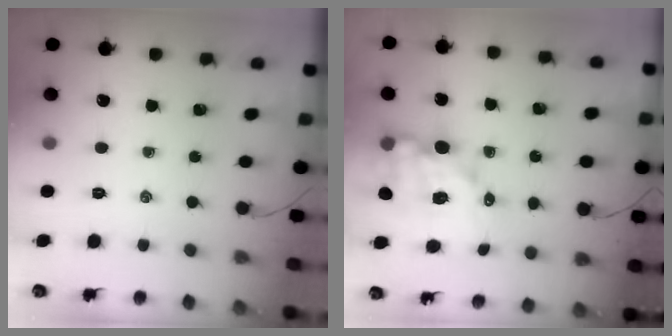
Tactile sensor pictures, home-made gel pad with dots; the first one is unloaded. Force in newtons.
{"total": 12.2, "press": 11.8, "slide": 3.0}